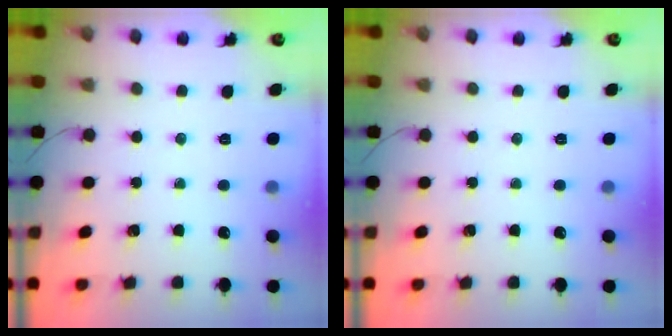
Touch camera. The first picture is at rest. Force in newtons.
{"total": 0.0}